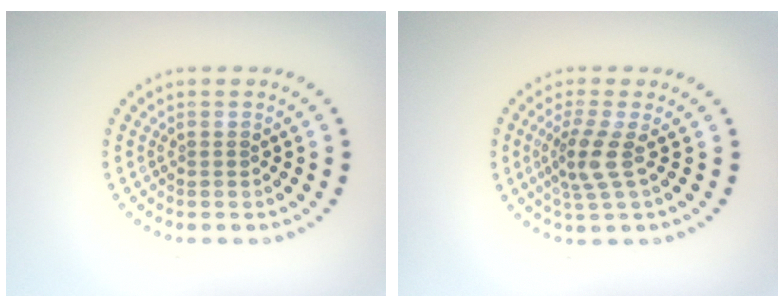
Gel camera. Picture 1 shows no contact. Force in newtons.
{"total": 2.9, "press": 2.2, "slide": 1.9}